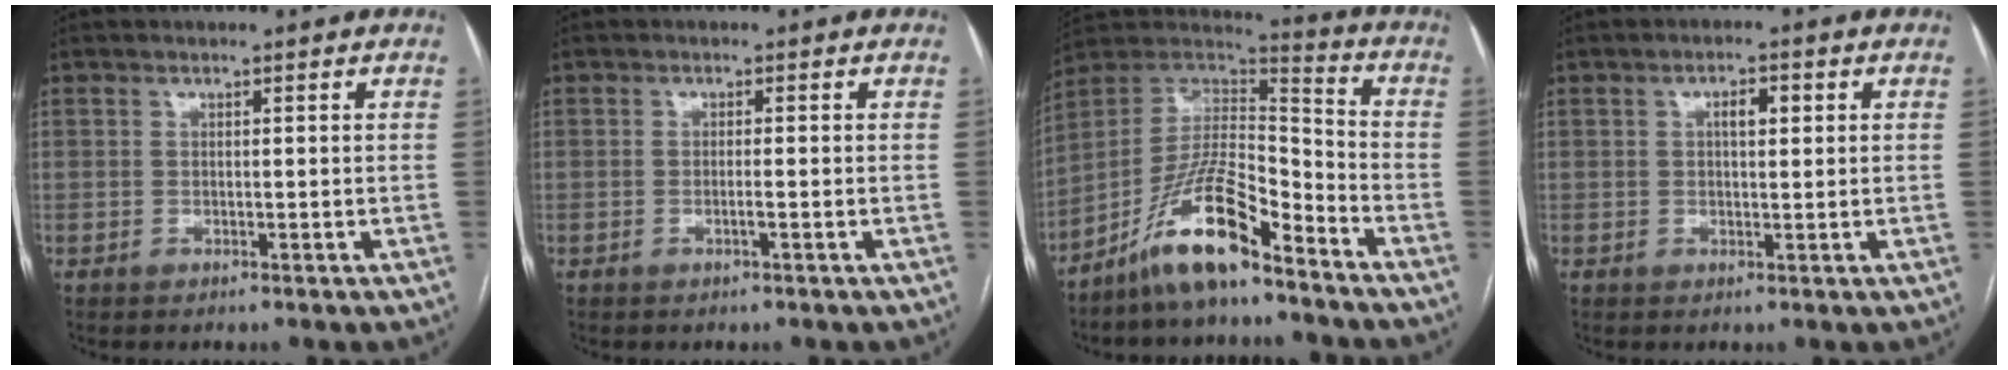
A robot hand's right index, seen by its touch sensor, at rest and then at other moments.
{"total": 0.9, "force": [-0.4, -0.1, 0.9], "torque": [-0.017, 0.002, -0.005]}
{"total": 14.0, "force": [-10.0, 2.7, 9.5], "torque": [-0.176, 0.019, -0.180]}
{"total": 2.8, "force": [0.8, 1.0, 2.5], "torque": [-0.044, 0.007, 0.011]}